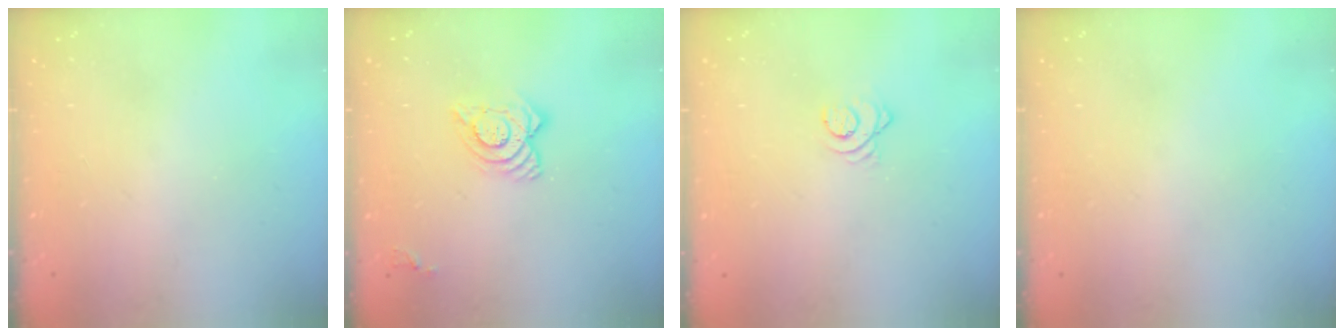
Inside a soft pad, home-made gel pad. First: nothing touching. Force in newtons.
{"total": 9.7, "press": 9.6, "slide": 1.0}
{"total": 2.6, "press": 2.6, "slide": 0.3}
{"total": 0.0}